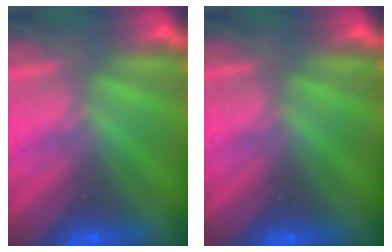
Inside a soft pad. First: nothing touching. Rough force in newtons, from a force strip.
{"total": 0.0}